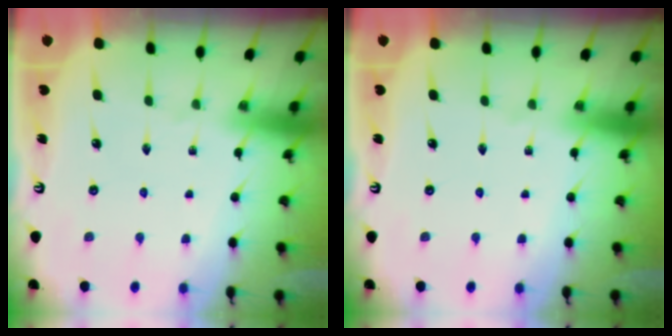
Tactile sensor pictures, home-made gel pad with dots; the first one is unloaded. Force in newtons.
{"total": 0.0}